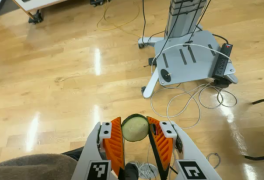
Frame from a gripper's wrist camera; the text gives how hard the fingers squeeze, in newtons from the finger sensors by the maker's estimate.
{"total": 8.2, "left": 8.0, "right": 8.4}